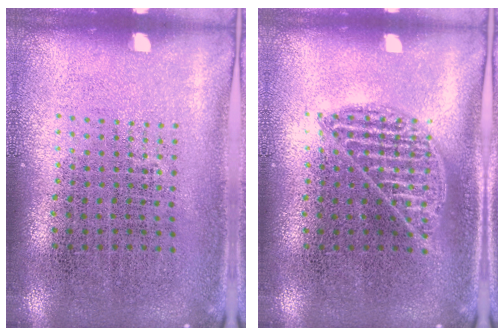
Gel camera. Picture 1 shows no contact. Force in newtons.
{"total": 1.0, "press": 1.0, "slide": 0.1}